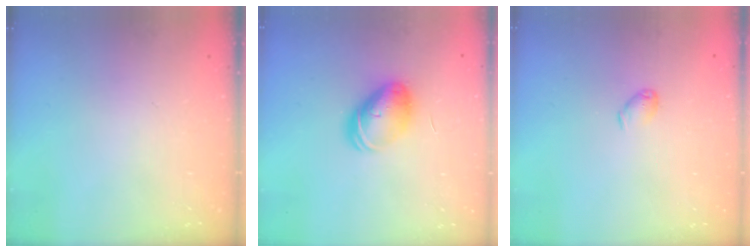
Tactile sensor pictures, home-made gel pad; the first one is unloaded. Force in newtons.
{"total": 8.8, "press": 8.7, "slide": 0.8}
{"total": 3.1, "press": 3.1, "slide": 0.5}